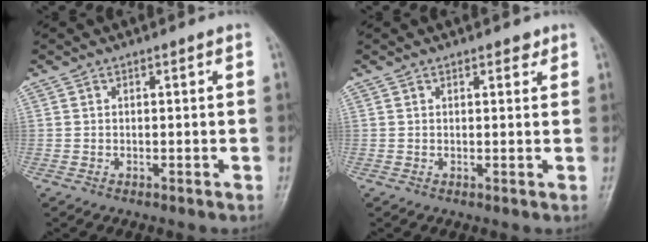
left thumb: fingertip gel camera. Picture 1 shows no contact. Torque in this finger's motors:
{"motor_torque": [-0.15, -0.09, 0.07, 0.06, 0.06]}